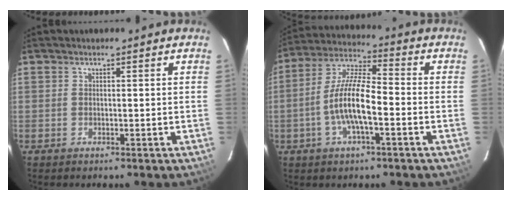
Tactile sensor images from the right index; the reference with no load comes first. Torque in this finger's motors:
{"motor_torque": [1.92, -0.22, 1.05, 0.21]}